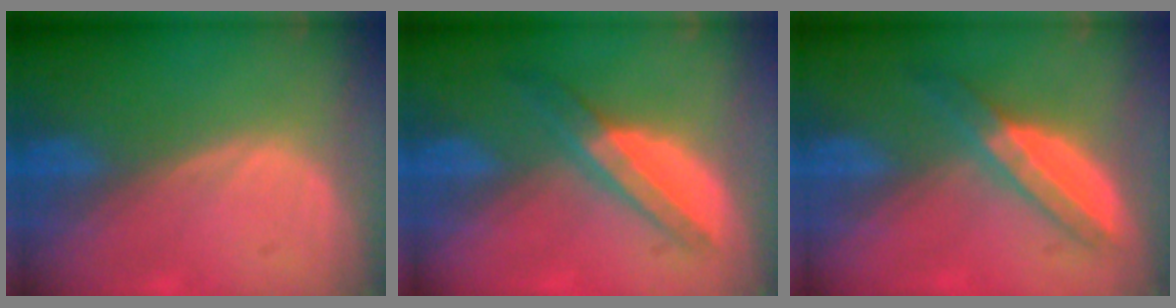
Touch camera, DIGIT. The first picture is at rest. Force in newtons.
{"total": 5.4, "press": 5.3, "slide": 1.3}
{"total": 6.3, "press": 5.4, "slide": 3.1}